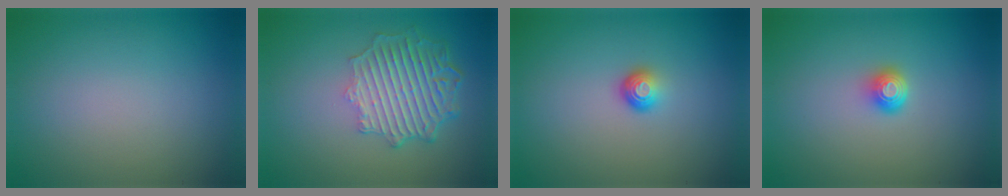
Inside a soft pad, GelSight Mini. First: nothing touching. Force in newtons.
{"total": 6.1, "press": 4.6, "slide": 4.0}
{"total": 1.4, "press": 1.1, "slide": 1.0}
{"total": 1.6, "press": 1.3, "slide": 1.1}